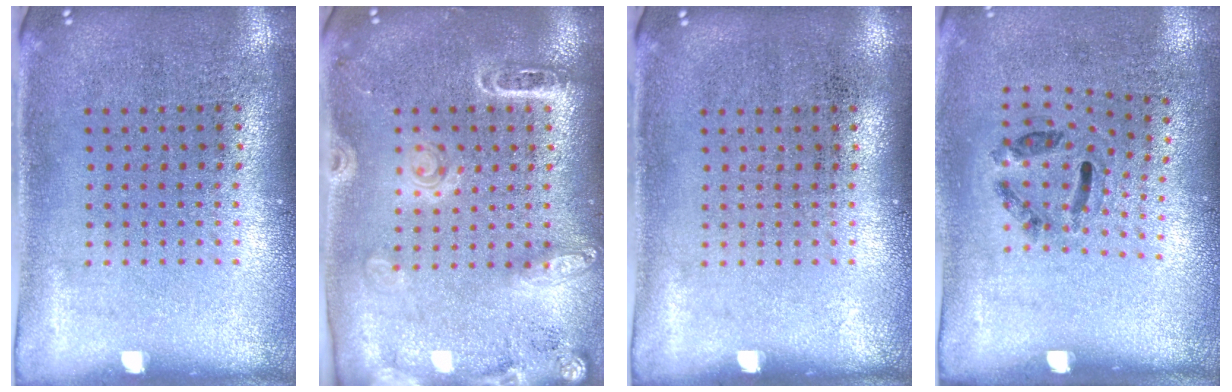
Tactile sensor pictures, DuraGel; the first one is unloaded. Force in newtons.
{"total": 1.8, "press": 1.7, "slide": 0.6}
{"total": 0.0}
{"total": 1.3, "press": 0.6, "slide": 1.1}